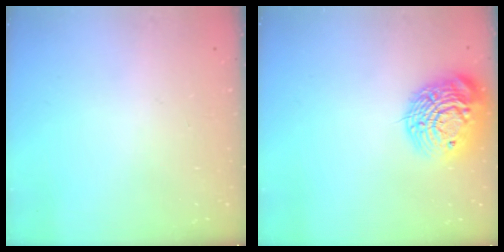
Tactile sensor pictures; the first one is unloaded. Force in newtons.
{"total": 17.4, "press": 17.4, "slide": 1.4}